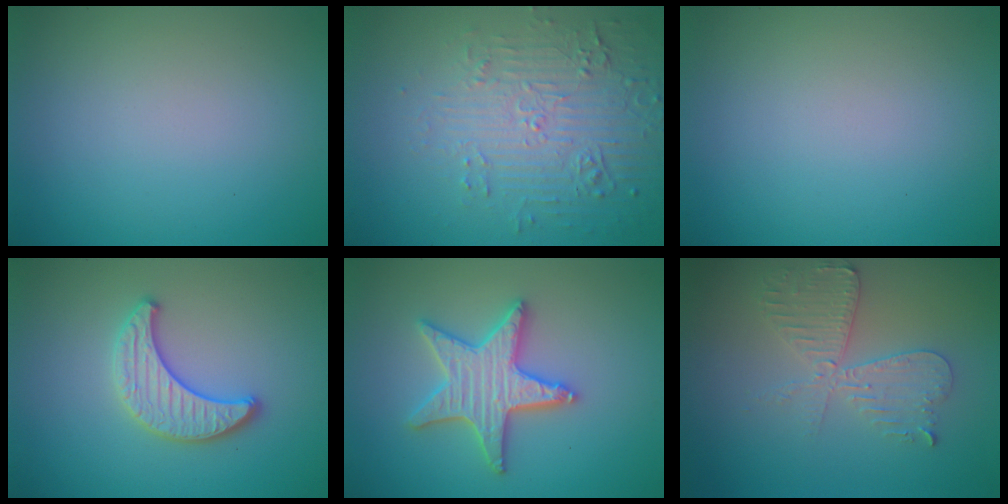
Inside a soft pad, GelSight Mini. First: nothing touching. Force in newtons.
{"total": 5.2, "press": 3.7, "slide": 3.7}
{"total": 0.0}
{"total": 3.3, "press": 3.2, "slide": 0.7}
{"total": 5.2, "press": 5.1, "slide": 1.0}
{"total": 3.4, "press": 3.3, "slide": 0.6}